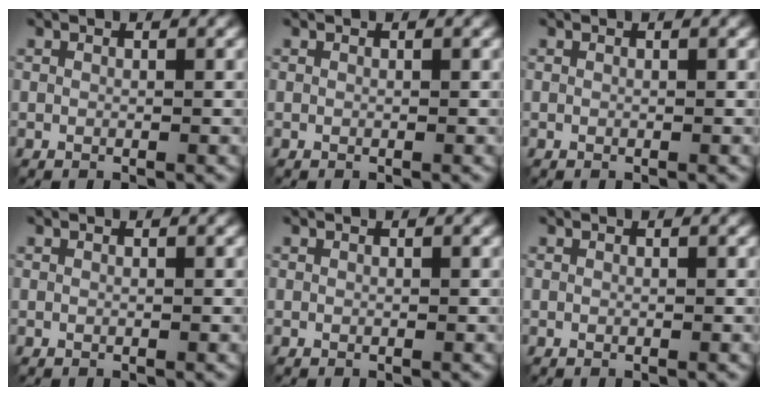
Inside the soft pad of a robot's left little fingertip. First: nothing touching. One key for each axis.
{"total": 0.0}
{"total": 0.0}
{"total": 0.0}
{"total": 0.0}
{"total": 0.0}